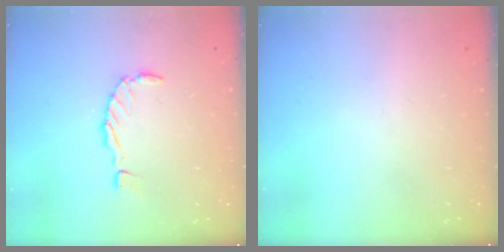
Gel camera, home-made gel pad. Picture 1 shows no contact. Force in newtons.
{"total": 0.0}